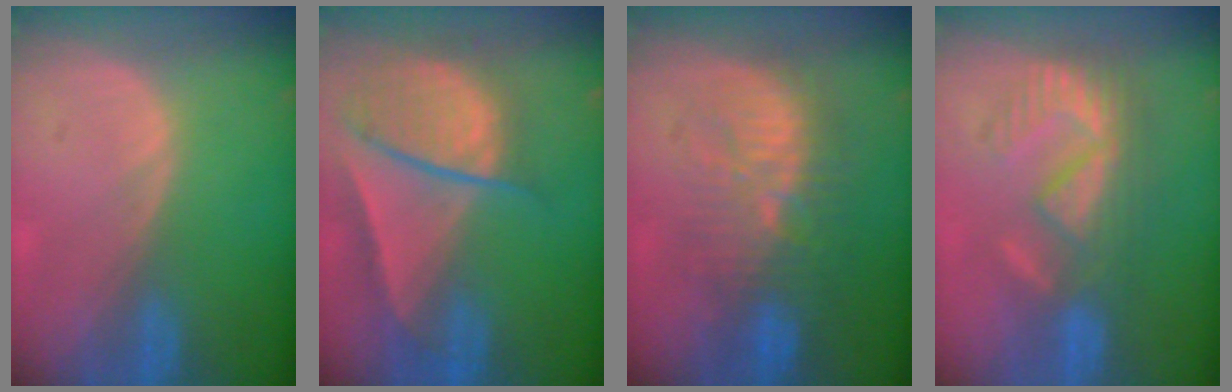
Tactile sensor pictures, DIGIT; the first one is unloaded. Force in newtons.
{"total": 9.3, "press": 8.0, "slide": 4.7}
{"total": 9.4, "press": 9.1, "slide": 2.2}
{"total": 9.4, "press": 8.1, "slide": 4.6}